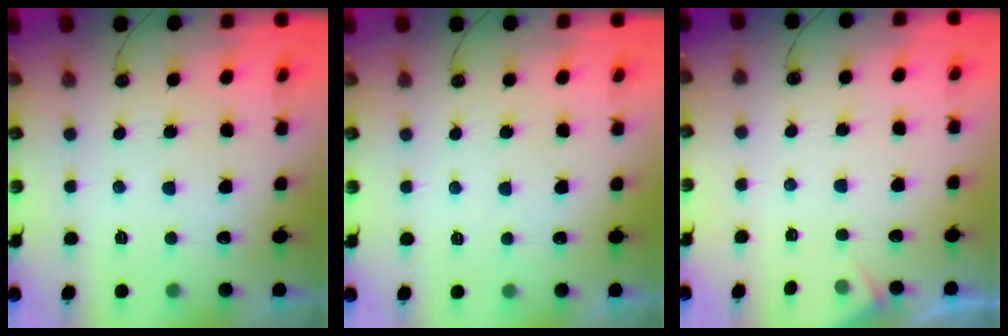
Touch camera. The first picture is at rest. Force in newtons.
{"total": 2.3, "press": 2.2, "slide": 0.4}
{"total": 2.9, "press": 2.8, "slide": 0.5}